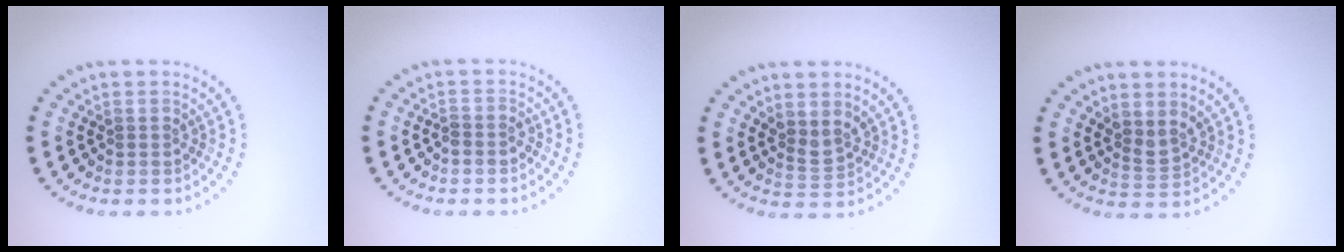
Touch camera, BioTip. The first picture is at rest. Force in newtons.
{"total": 1.1, "press": 1.0, "slide": 0.5}
{"total": 1.8, "press": 1.4, "slide": 1.2}
{"total": 1.8, "press": 1.4, "slide": 1.2}